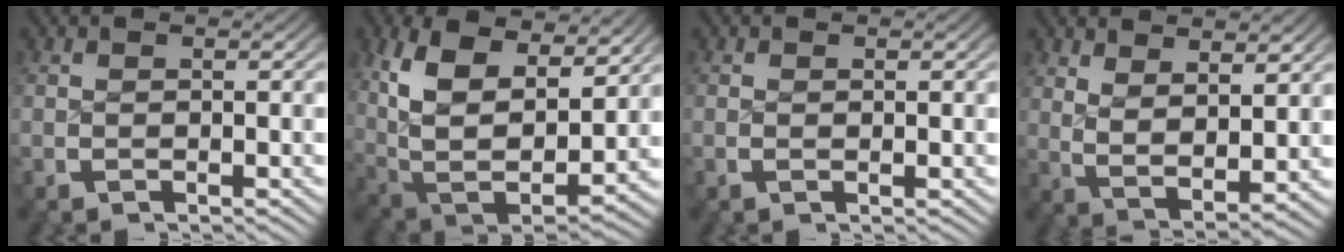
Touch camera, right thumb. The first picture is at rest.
{"total": 13.3, "force": [0.6, 9.3, 9.5], "torque": [-0.246, -0.067, 0.039]}
{"total": 0.0}
{"total": 5.4, "force": [1.3, 3.0, 4.2], "torque": [-0.088, -0.026, 0.039]}